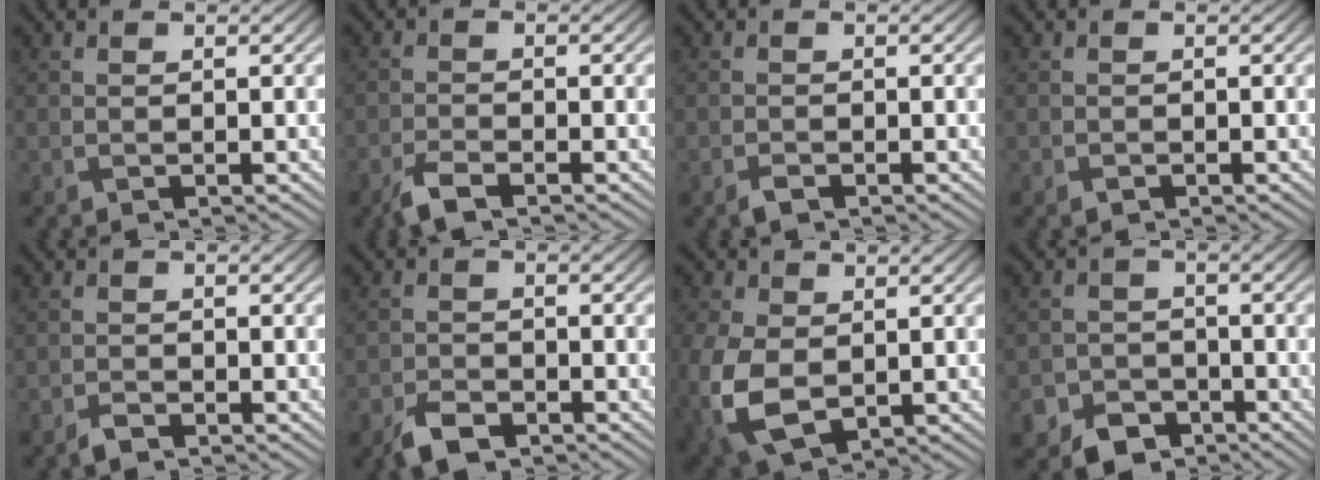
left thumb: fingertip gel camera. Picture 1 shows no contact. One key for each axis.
{"total": 3.3, "fx": -2.5, "fy": 1.0, "fz": 1.9, "tx": -0.046, "ty": -0.004, "tz": -0.057}
{"total": 1.4, "fx": -1.0, "fy": 0.7, "fz": 0.7, "tx": -0.016, "ty": -0.002, "tz": -0.019}
{"total": 0.7, "fx": -0.5, "fy": 0.5, "fz": 0.2, "tx": -0.004, "ty": -0.003, "tz": -0.008}
{"total": 1.6, "fx": -1.3, "fy": 0.6, "fz": 0.7, "tx": -0.014, "ty": -0.001, "tz": -0.029}
{"total": 4.4, "fx": -3.2, "fy": 2.1, "fz": 2.1, "tx": -0.043, "ty": -0.006, "tz": -0.067}
{"total": 9.4, "fx": -1.6, "fy": 6.4, "fz": 6.7, "tx": -0.209, "ty": -0.033, "tz": -0.019}
{"total": 5.4, "fx": -3.7, "fy": 3.5, "fz": 1.7, "tx": -0.033, "ty": -0.011, "tz": -0.066}